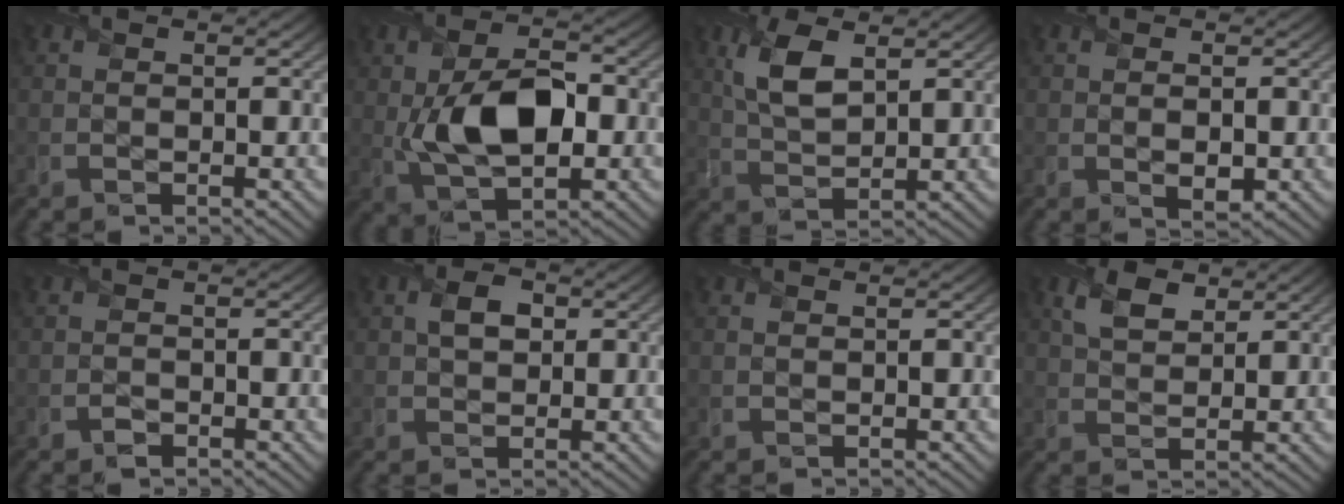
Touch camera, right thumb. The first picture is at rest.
{"total": 10.2, "force": [-0.7, 5.8, 8.4], "torque": [-0.157, 0.002, -0.010]}
{"total": 6.2, "force": [2.7, 2.8, 4.9], "torque": [-0.115, -0.001, 0.052]}
{"total": 1.8, "force": [-0.1, 0.9, 1.5], "torque": [-0.028, -0.007, 0.004]}
{"total": 1.0, "force": [-0.8, 0.6, 0.3], "torque": [-0.007, -0.003, -0.016]}
{"total": 3.1, "force": [0.8, 2.2, 2.1], "torque": [-0.046, 0.003, 0.011]}
{"total": 0.5, "force": [0.4, 0.2, 0.2], "torque": [-0.005, -0.001, 0.009]}
{"total": 3.9, "force": [2.3, 2.2, 2.2], "torque": [-0.053, -0.001, 0.046]}